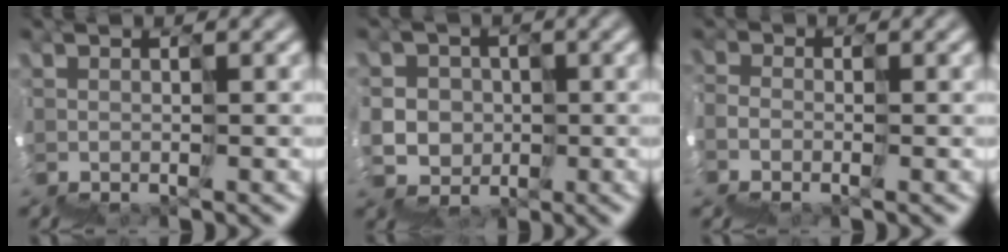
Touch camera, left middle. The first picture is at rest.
{"total": 3.5, "force": [0.0, 3.4, -0.8], "torque": [0.025, 0.014, -0.007]}
{"total": 3.0, "force": [-2.8, 1.2, 0.3], "torque": [0.000, -0.021, -0.045]}